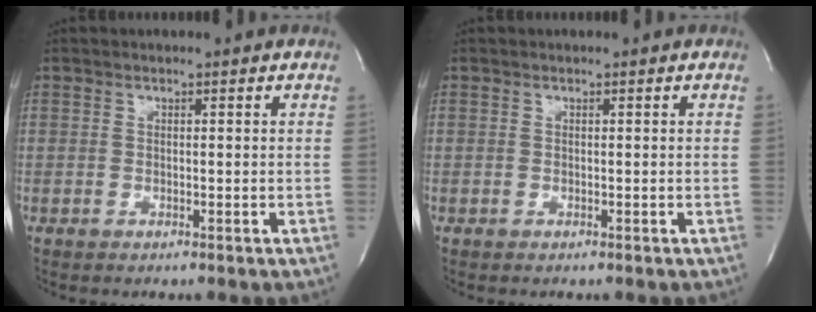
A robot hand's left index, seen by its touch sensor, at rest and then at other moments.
{"total": 0.0}